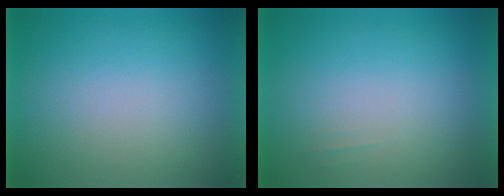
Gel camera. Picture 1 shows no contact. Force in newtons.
{"total": 2.1}